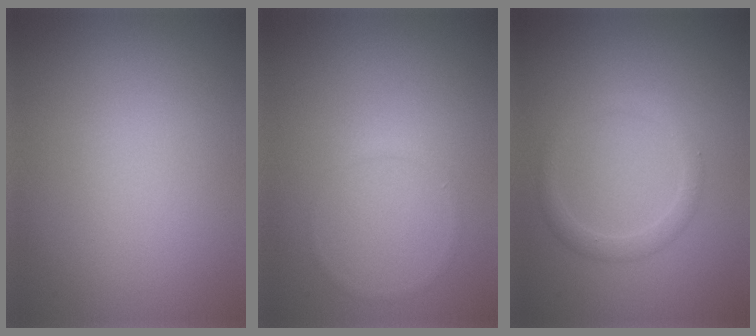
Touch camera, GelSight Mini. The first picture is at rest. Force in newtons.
{"total": 0.5, "press": 0.5, "slide": 0.1}
{"total": 1.7, "press": 1.7, "slide": 0.0}